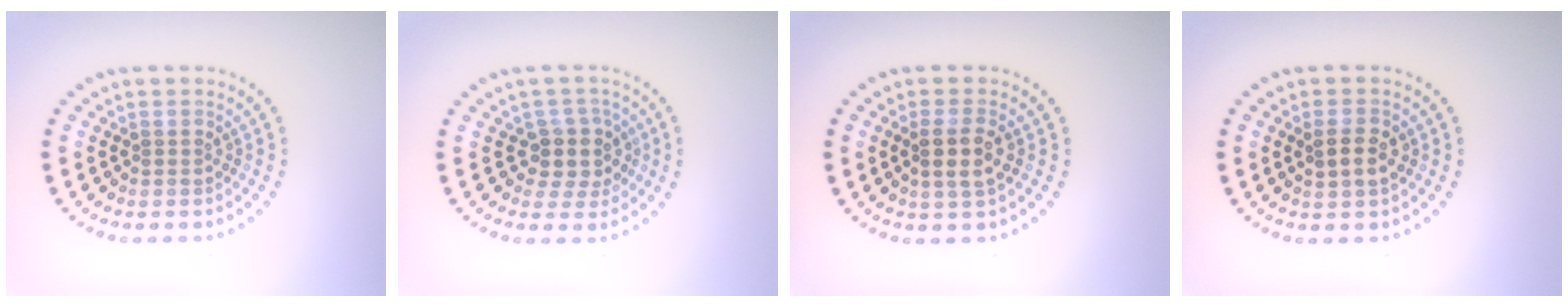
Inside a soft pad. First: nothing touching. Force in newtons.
{"total": 2.9, "press": 2.4, "slide": 1.7}
{"total": 2.5, "press": 2.4, "slide": 0.9}
{"total": 2.4, "press": 2.3, "slide": 0.4}